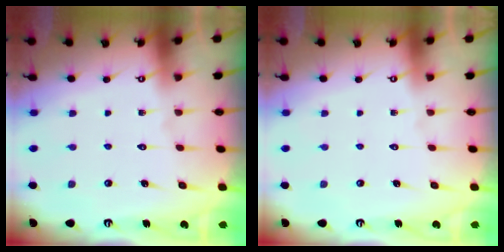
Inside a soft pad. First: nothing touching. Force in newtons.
{"total": 0.0}